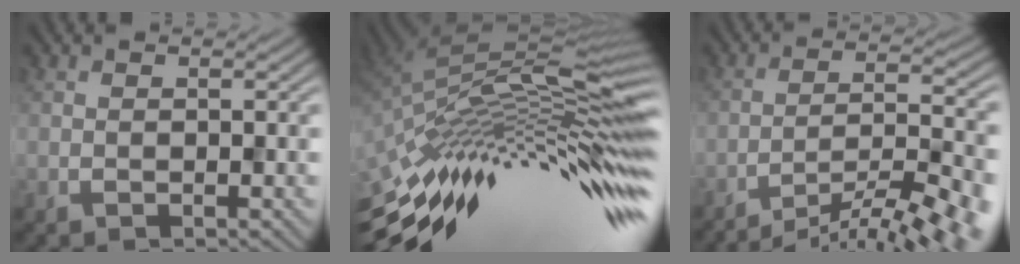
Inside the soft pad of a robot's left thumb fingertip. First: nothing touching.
{"total": 15.0, "force": [-7.6, 3.1, 12.5], "torque": [-0.226, 0.017, -0.144]}
{"total": 13.3, "force": [-11.3, 1.9, 6.7], "torque": [-0.087, -0.001, -0.157]}